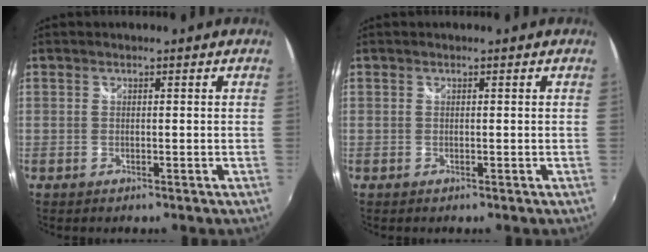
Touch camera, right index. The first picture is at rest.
{"total": 0.0}